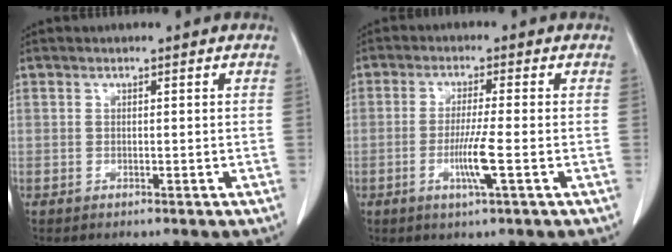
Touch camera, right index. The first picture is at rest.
{"total": 5.4, "force": [-1.7, -0.7, 5.1], "torque": [-0.097, -0.012, -0.034]}